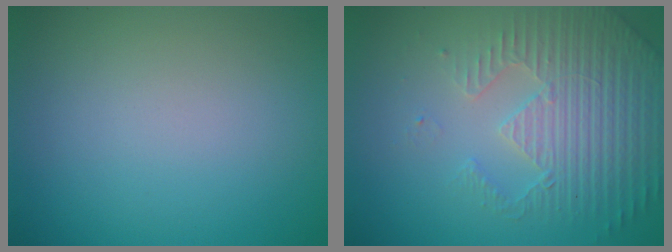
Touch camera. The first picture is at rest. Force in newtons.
{"total": 4.8, "press": 3.9, "slide": 2.8}